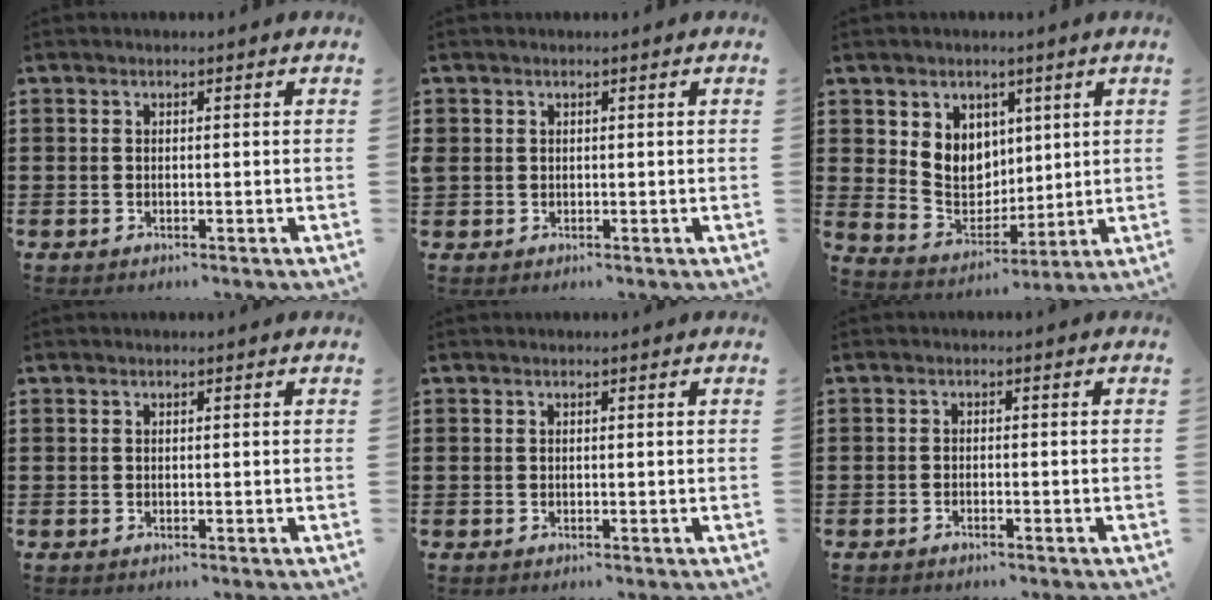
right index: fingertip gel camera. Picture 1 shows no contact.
{"total": 0.8, "force": [0.2, 0.7, 0.1], "torque": [-0.004, 0.004, 0.004]}
{"total": 6.6, "force": [2.9, 5.9, 0.8], "torque": [-0.035, -0.010, 0.055]}
{"total": 0.0}
{"total": 0.0}
{"total": 1.1, "force": [-1.1, -0.2, 0.3], "torque": [-0.007, -0.003, -0.021]}